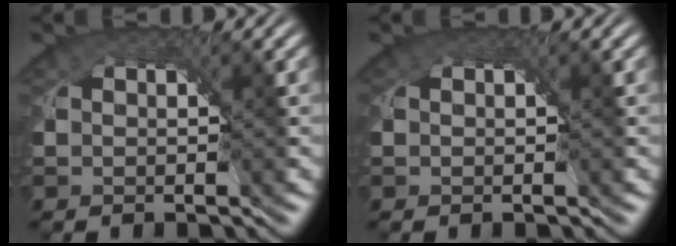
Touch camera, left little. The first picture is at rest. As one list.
[{"total": 0.6, "force": [0.0, 0.6, 0.1], "torque": [-0.004, -0.001, -0.003]}]